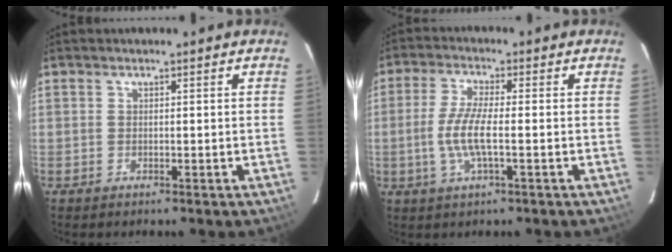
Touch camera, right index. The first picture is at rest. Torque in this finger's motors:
{"motor_torque": [1.43, -0.28, 0.82, 0.18]}